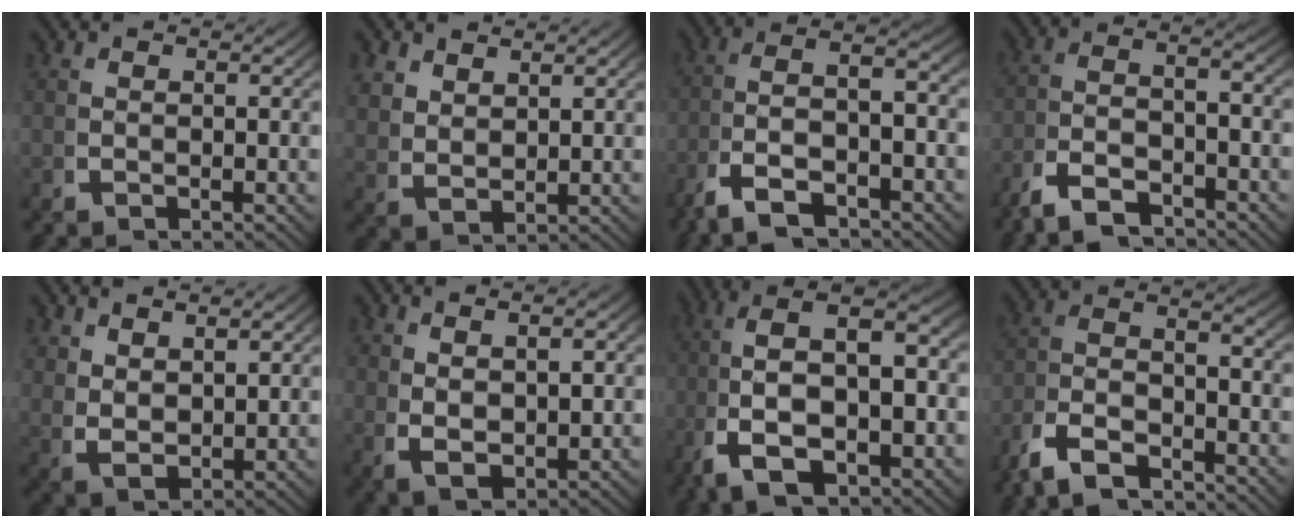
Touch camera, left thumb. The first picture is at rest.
{"total": 2.7, "force": [2.1, 1.1, 1.1], "torque": [-0.027, -0.006, 0.055]}
{"total": 8.0, "force": [-2.0, 4.3, 6.4], "torque": [-0.124, -0.010, -0.037]}
{"total": 5.4, "force": [-3.0, 2.6, 3.7], "torque": [-0.069, -0.009, -0.054]}
{"total": 3.8, "force": [1.6, 2.3, 2.6], "torque": [-0.066, -0.022, 0.050]}
{"total": 3.9, "force": [0.5, 2.1, 3.3], "torque": [-0.075, -0.015, 0.029]}
{"total": 11.2, "force": [-0.4, 6.1, 9.4], "torque": [-0.190, -0.014, 0.005]}
{"total": 7.3, "force": [-3.0, 4.4, 5.0], "torque": [-0.100, -0.014, -0.057]}